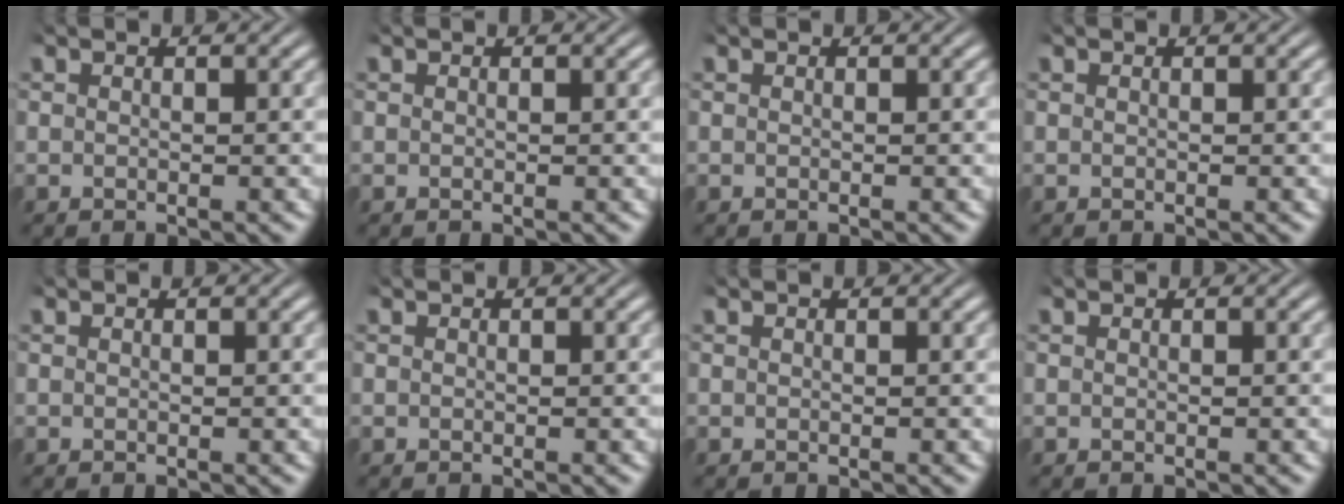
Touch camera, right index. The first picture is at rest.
{"total": 0.0}
{"total": 0.0}
{"total": 0.0}
{"total": 0.0}
{"total": 0.0}
{"total": 0.0}
{"total": 0.0}